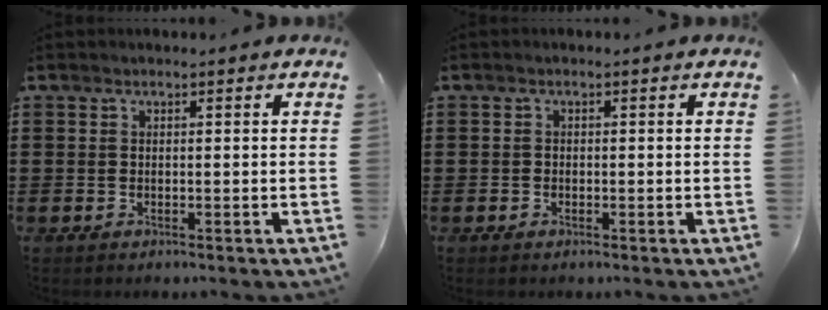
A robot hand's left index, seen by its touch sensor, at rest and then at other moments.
{"total": 0.8, "force": [-0.6, 0.4, 0.1], "torque": [-0.003, 0.000, -0.013]}